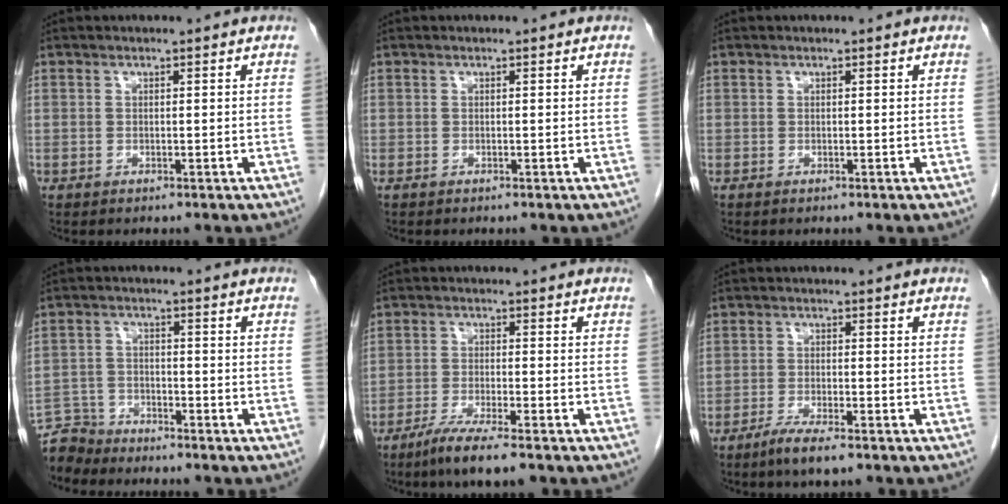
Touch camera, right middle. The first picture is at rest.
{"total": 0.0}
{"total": 0.0}
{"total": 5.5, "force": [-5.4, 1.3, -0.7], "torque": [0.016, -0.001, -0.102]}
{"total": 6.5, "force": [-4.6, 0.0, 4.6], "torque": [-0.087, -0.018, -0.080]}
{"total": 4.4, "force": [-3.0, 0.3, 3.2], "torque": [-0.064, -0.010, -0.054]}